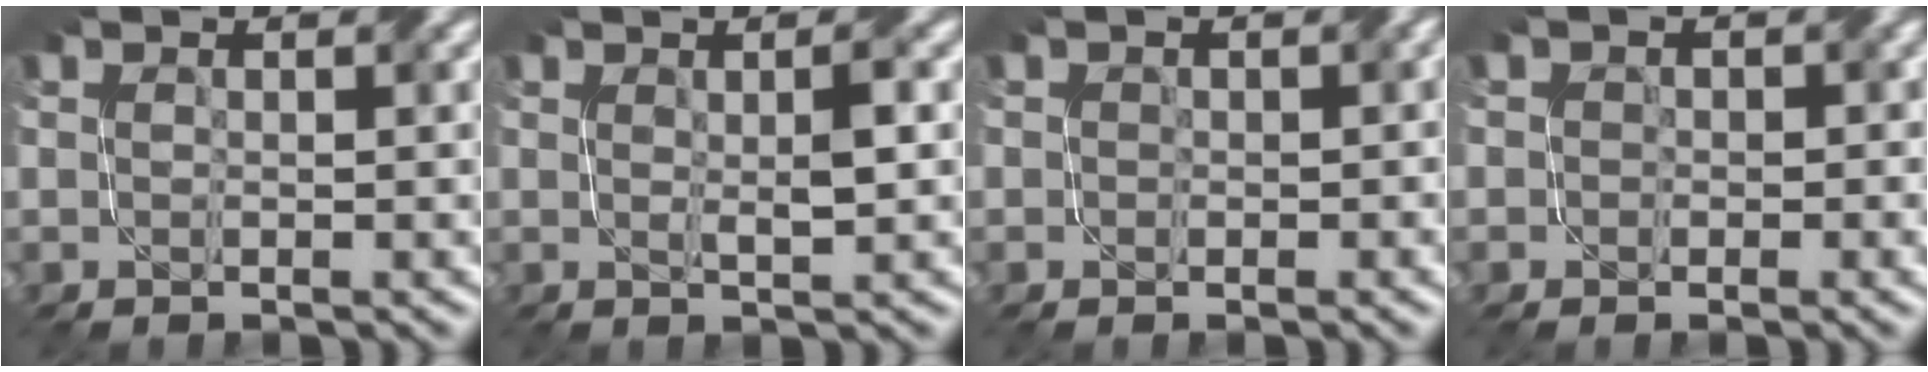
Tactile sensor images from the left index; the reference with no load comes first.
{"total": 2.0, "force": [0.4, 0.2, 1.9], "torque": [-0.030, -0.001, 0.009]}
{"total": 1.1, "force": [0.2, 1.0, 0.4], "torque": [-0.003, -0.001, -0.003]}
{"total": 2.4, "force": [0.4, 2.2, 1.0], "torque": [-0.002, 0.006, -0.014]}